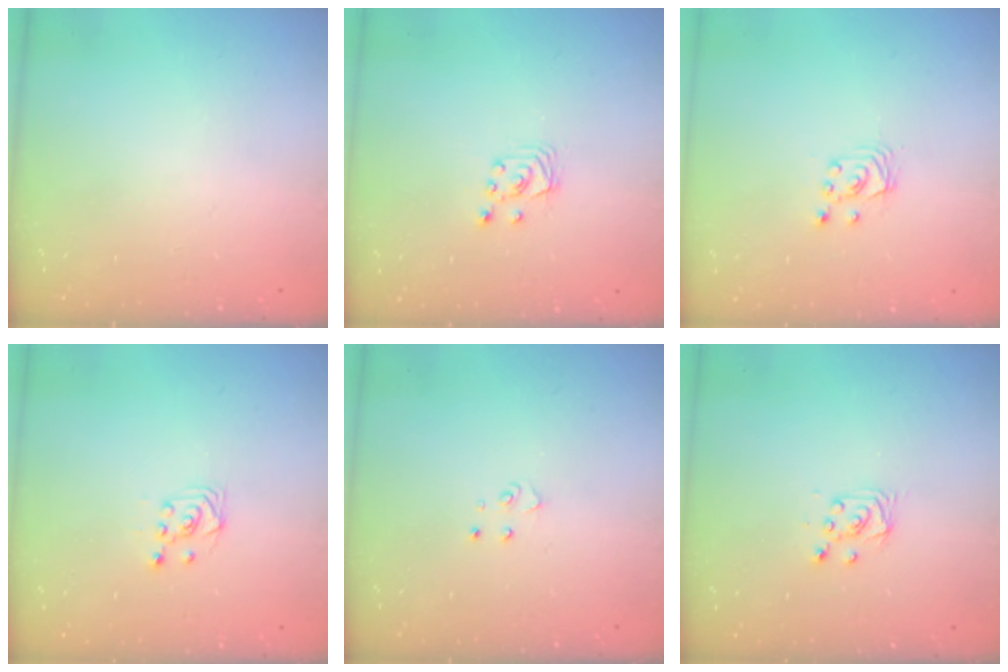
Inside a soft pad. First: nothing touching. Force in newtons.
{"total": 3.0, "press": 3.0, "slide": 0.3}
{"total": 2.5, "press": 2.5, "slide": 0.3}
{"total": 2.5, "press": 2.2, "slide": 1.2}
{"total": 4.0, "press": 4.0, "slide": 0.4}
{"total": 5.2, "press": 5.2, "slide": 0.5}